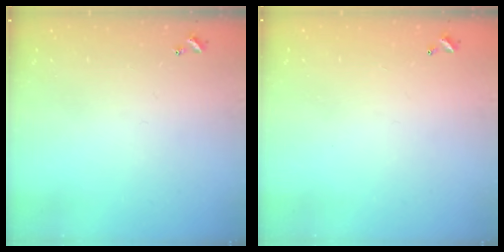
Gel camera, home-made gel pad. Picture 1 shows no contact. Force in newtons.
{"total": 2.8, "press": 2.8, "slide": 0.1}